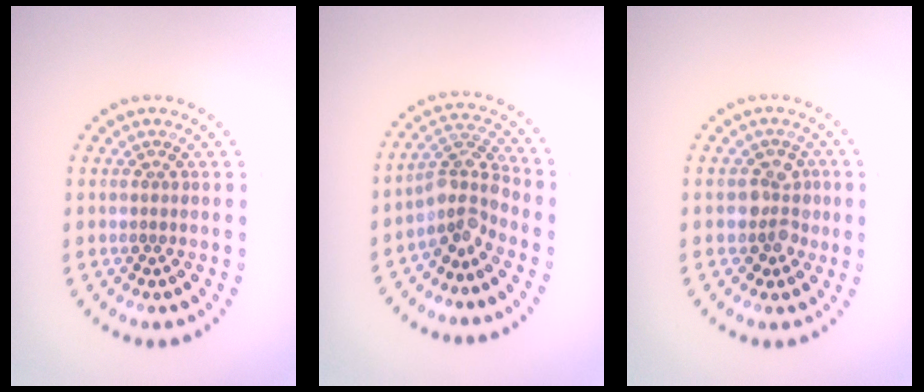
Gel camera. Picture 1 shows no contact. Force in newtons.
{"total": 3.7, "press": 2.6, "slide": 2.6}
{"total": 2.9, "press": 2.6, "slide": 1.2}